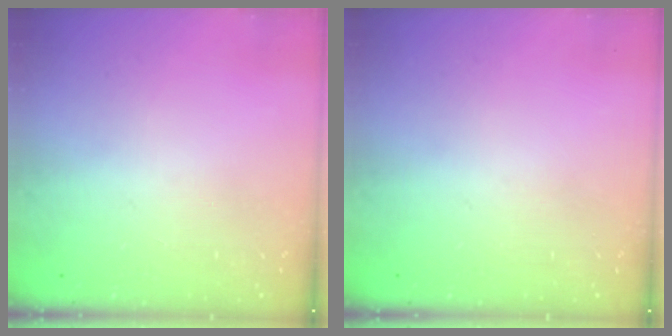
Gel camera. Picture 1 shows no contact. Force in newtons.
{"total": 0.0}